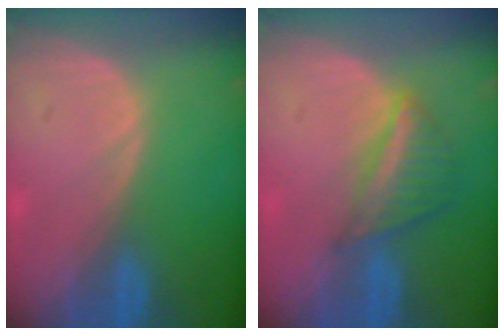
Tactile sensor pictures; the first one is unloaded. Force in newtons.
{"total": 6.1, "press": 5.4, "slide": 2.8}